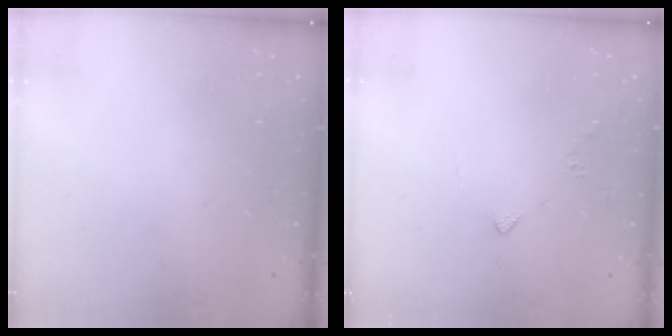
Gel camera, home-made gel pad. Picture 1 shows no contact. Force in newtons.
{"total": 2.4, "press": 2.4, "slide": 0.6}